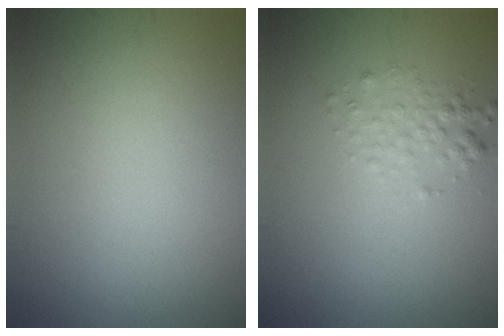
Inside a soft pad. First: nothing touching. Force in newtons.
{"total": 1.7, "press": 1.7, "slide": 0.1}